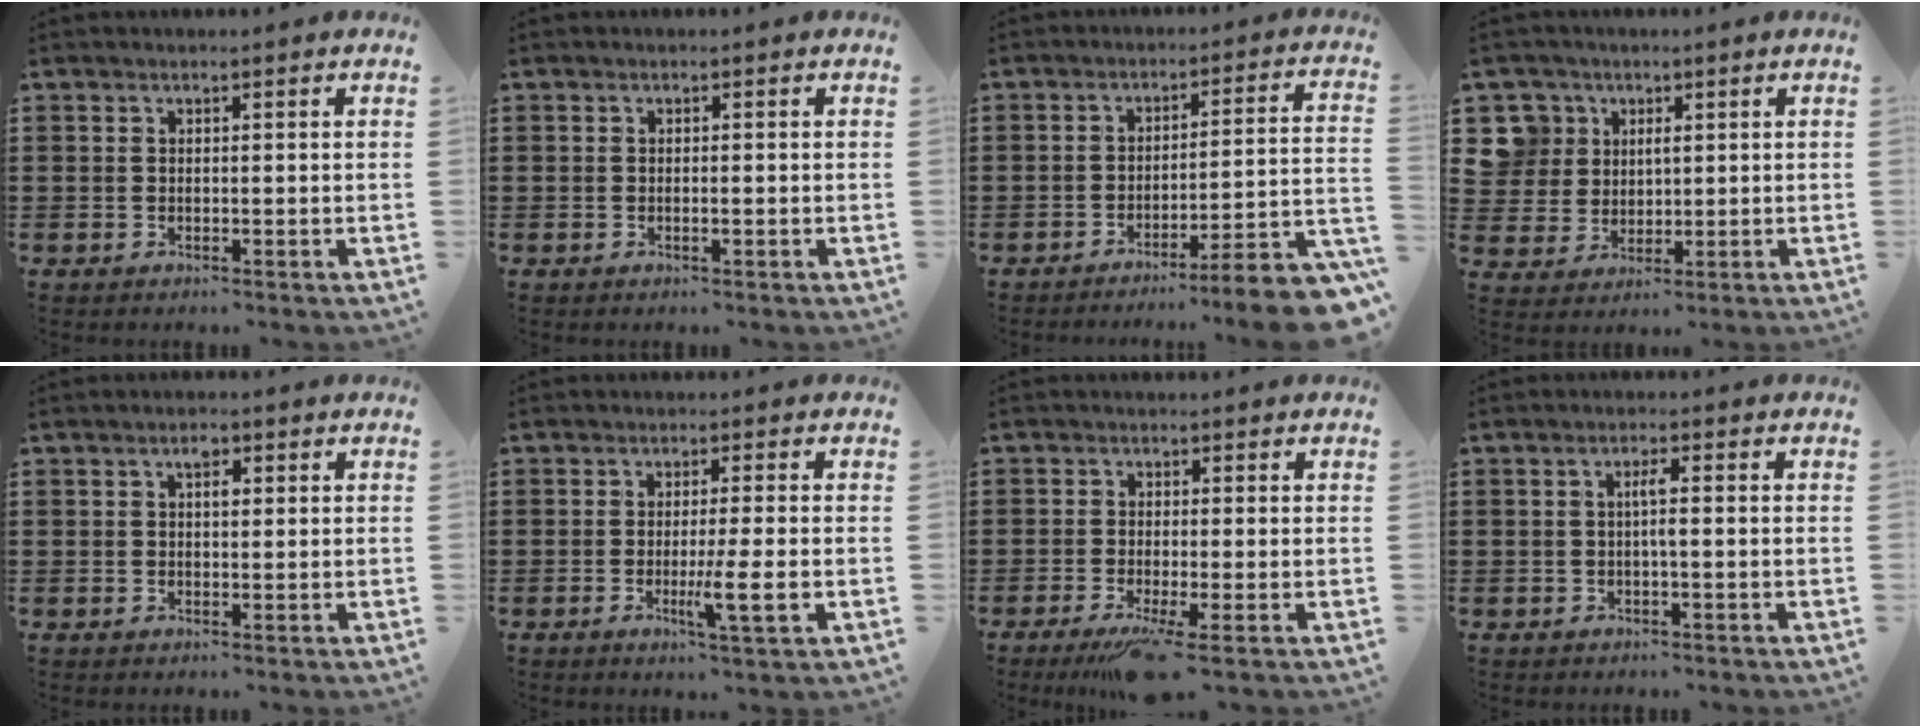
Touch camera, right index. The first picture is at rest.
{"total": 0.6, "force": [-0.2, 0.1, 0.5], "torque": [-0.009, -0.003, -0.003]}
{"total": 6.3, "force": [-5.2, -0.3, 3.7], "torque": [-0.057, -0.015, -0.100]}
{"total": 6.5, "force": [2.4, 5.9, 0.8], "torque": [-0.059, 0.013, 0.047]}
{"total": 2.1, "force": [0.8, 1.1, 1.6], "torque": [-0.028, 0.004, 0.011]}
{"total": 5.9, "force": [-1.5, 0.0, 5.7], "torque": [-0.093, -0.016, -0.025]}
{"total": 4.2, "force": [-2.0, 0.1, 3.7], "torque": [-0.074, -0.019, -0.034]}
{"total": 2.1, "force": [-0.2, 0.2, 2.1], "torque": [-0.039, 0.000, -0.005]}